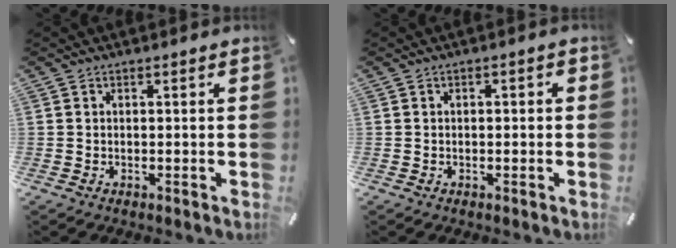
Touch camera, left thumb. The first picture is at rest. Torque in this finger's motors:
{"motor_torque": [-0.18, -0.24, -0.05, 0.00, -0.01]}